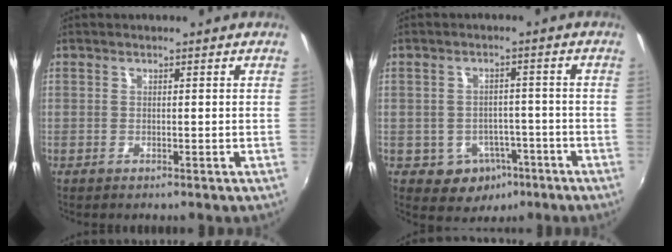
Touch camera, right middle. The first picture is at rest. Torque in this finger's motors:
{"motor_torque": [0.38, -0.39, 0.02, 0.01]}